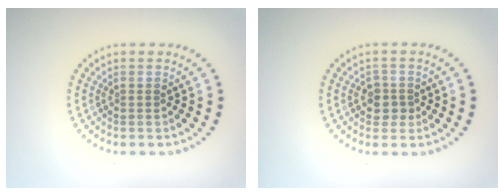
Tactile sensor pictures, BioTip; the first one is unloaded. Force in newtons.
{"total": 1.9, "press": 1.7, "slide": 0.6}